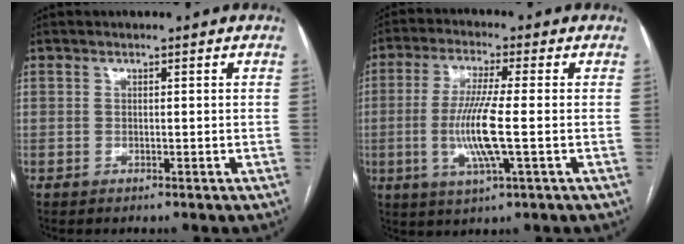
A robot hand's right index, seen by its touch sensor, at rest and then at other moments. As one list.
[{"total": 9.2, "force": [-1.5, 0.0, 9.0], "torque": [-0.188, -0.010, -0.032]}]